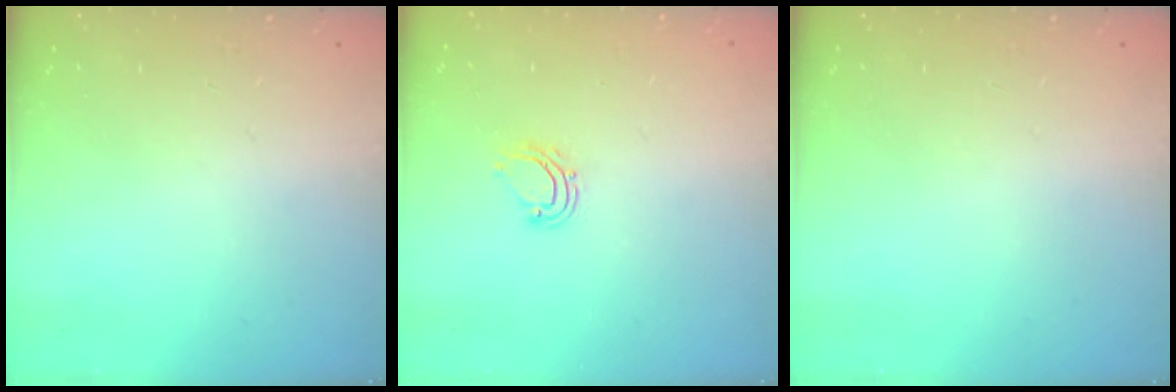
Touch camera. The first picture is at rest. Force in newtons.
{"total": 6.3, "press": 6.3, "slide": 0.4}
{"total": 0.0}